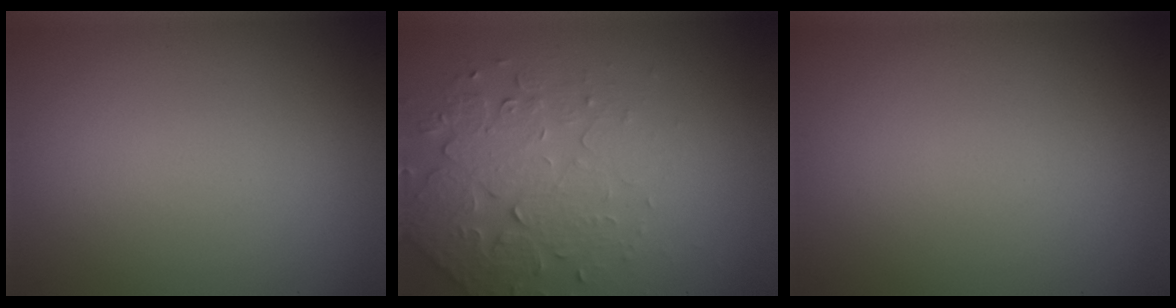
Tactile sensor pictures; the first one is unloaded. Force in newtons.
{"total": 5.0, "press": 3.5, "slide": 3.6}
{"total": 0.0}